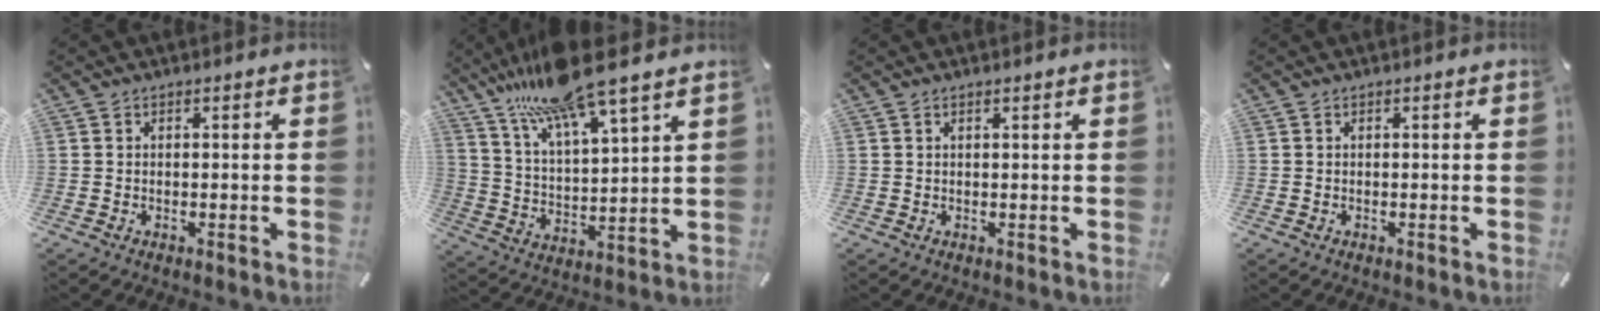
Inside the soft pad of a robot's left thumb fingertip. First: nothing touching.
{"total": 15.4, "force": [13.2, 2.3, 7.6], "torque": [-0.163, -0.074, 0.230]}
{"total": 0.5, "force": [0.3, 0.1, 0.4], "torque": [-0.007, 0.000, 0.005]}
{"total": 0.0}